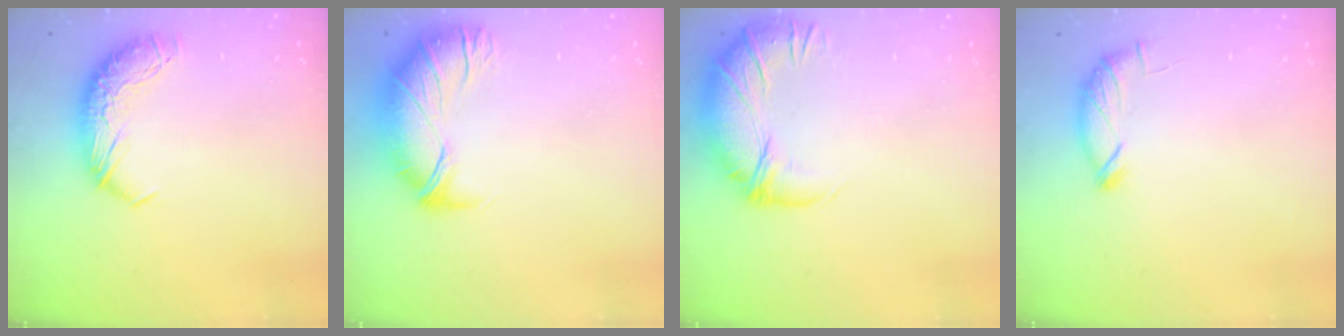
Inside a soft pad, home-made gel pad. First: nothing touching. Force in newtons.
{"total": 3.1, "press": 2.0, "slide": 2.3}
{"total": 2.8, "press": 1.3, "slide": 2.5}
{"total": 6.0, "press": 6.0, "slide": 0.4}